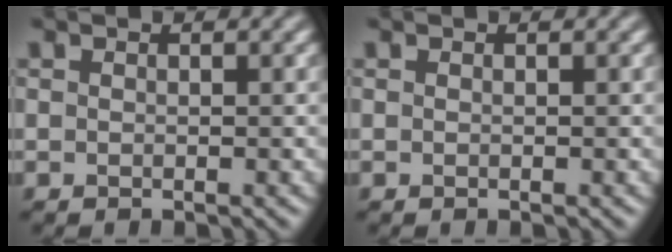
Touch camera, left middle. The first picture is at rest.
{"total": 0.0}